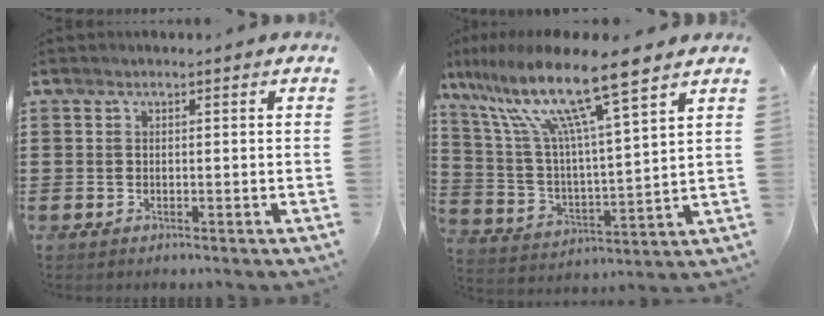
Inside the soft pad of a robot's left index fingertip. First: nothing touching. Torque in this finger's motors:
{"motor_torque": [2.14, 0.00, 0.89, 0.21]}